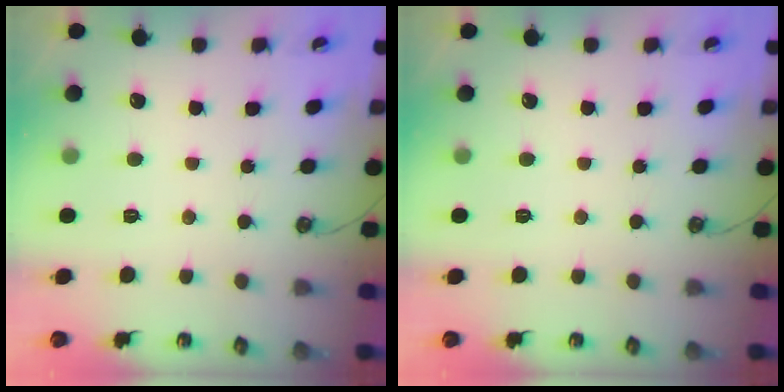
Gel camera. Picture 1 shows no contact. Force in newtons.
{"total": 0.0}